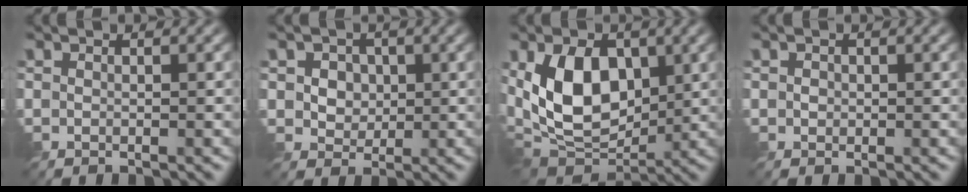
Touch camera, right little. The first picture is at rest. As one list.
[{"total": 3.6, "force": [0.9, 3.0, 1.7], "torque": [-0.038, 0.004, 0.014]}, {"total": 9.2, "force": [1.4, 5.6, 7.2], "torque": [-0.135, -0.009, 0.017]}, {"total": 0.8, "force": [0.1, 0.7, 0.3], "torque": [-0.005, -0.002, 0.001]}]